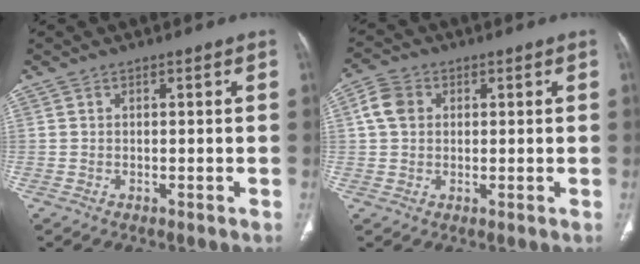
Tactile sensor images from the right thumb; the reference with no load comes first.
{"total": 5.0, "force": [1.1, 4.0, 2.7], "torque": [-0.048, 0.009, 0.016]}